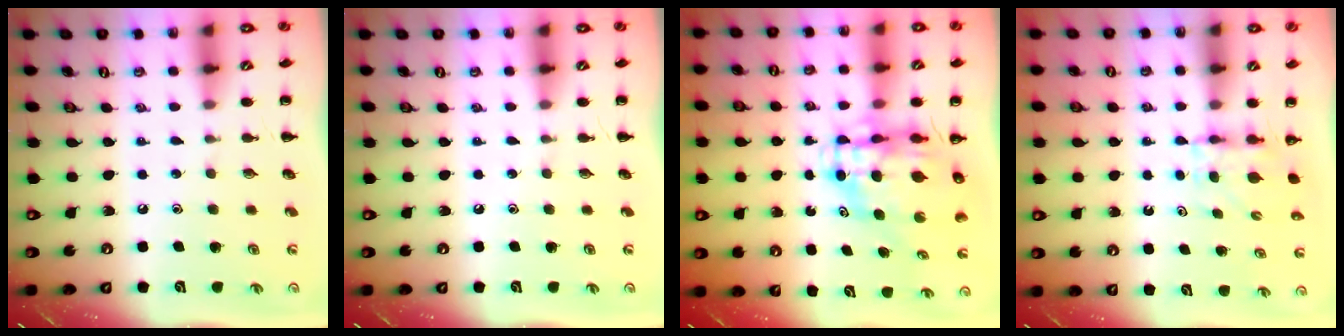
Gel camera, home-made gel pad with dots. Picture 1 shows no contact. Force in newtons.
{"total": 0.0}
{"total": 9.1, "press": 8.6, "slide": 2.8}
{"total": 4.9, "press": 4.9, "slide": 0.3}